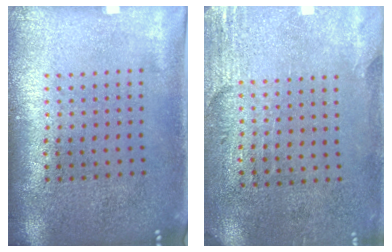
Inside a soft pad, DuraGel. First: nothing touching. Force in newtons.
{"total": 2.8, "press": 2.4, "slide": 1.3}